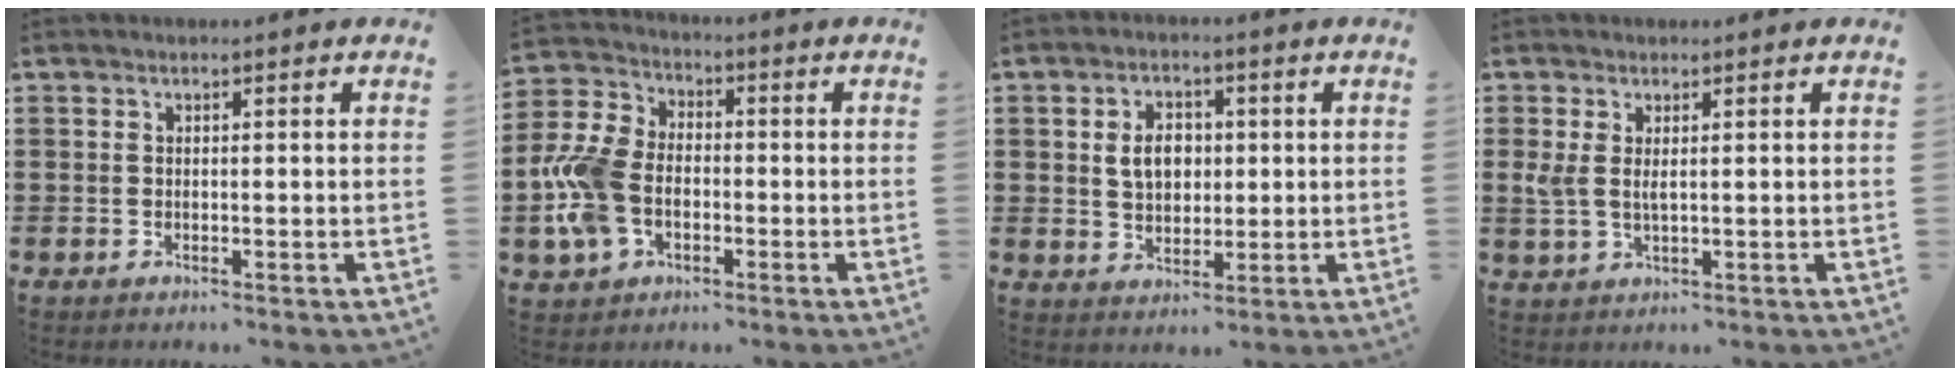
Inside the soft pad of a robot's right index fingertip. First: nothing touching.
{"total": 9.4, "force": [-2.1, 6.7, 6.3], "torque": [-0.174, 0.004, -0.045]}
{"total": 4.8, "force": [0.6, 3.4, 3.4], "torque": [-0.068, 0.012, 0.005]}
{"total": 2.4, "force": [0.8, 1.0, 2.0], "torque": [-0.056, -0.002, 0.012]}